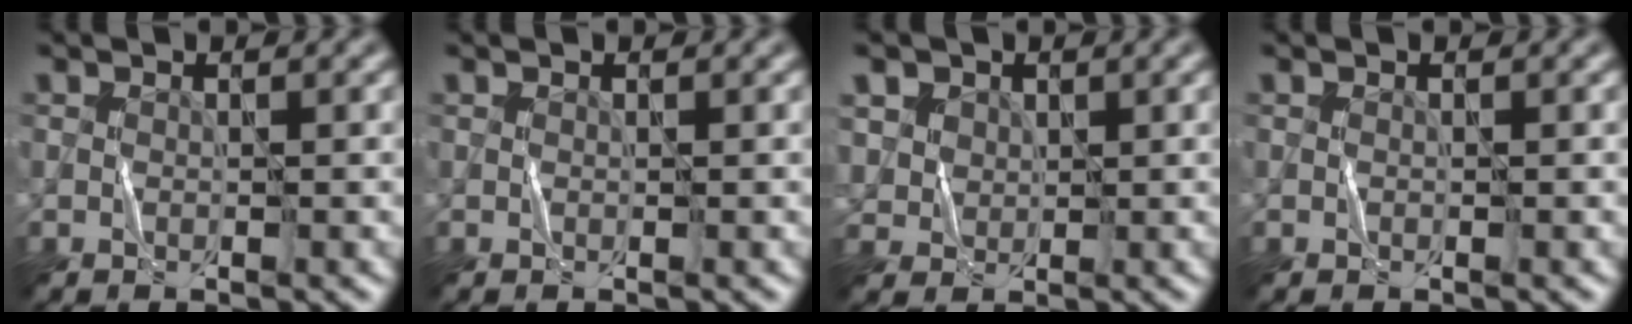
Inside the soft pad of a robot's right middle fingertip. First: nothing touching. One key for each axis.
{"total": 0.0}
{"total": 3.9, "fx": 1.9, "fy": 3.2, "fz": 1.4, "tx": -0.048, "ty": 0.005, "tz": 0.041}
{"total": 0.0}